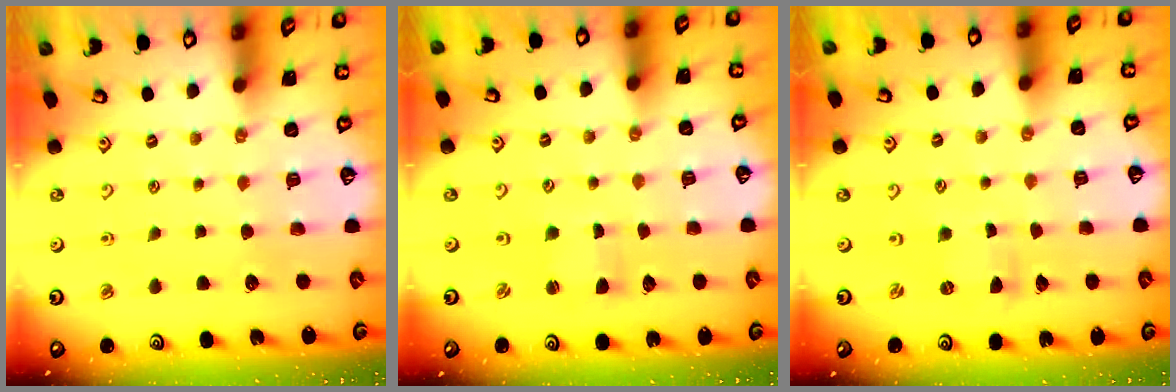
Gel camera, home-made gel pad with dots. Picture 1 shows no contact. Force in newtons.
{"total": 0.8, "press": 0.8, "slide": 0.1}
{"total": 0.0}